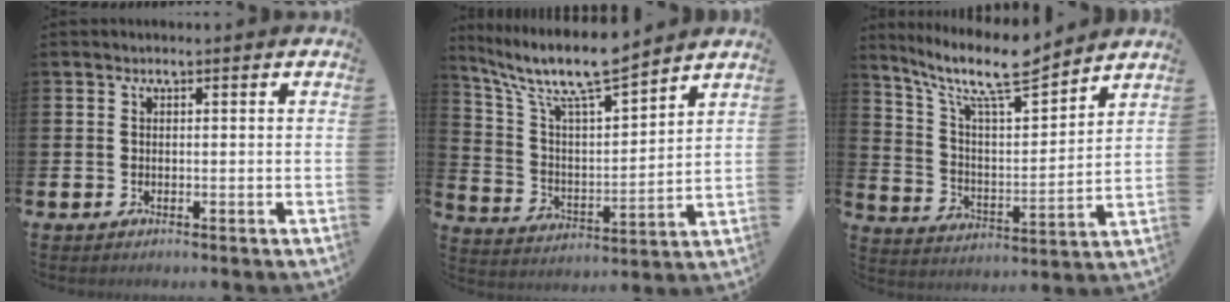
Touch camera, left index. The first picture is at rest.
{"total": 10.4, "force": [9.2, 1.5, 4.6], "torque": [-0.132, -0.054, 0.157]}
{"total": 11.4, "force": [9.7, 2.2, 5.7], "torque": [-0.133, -0.059, 0.165]}